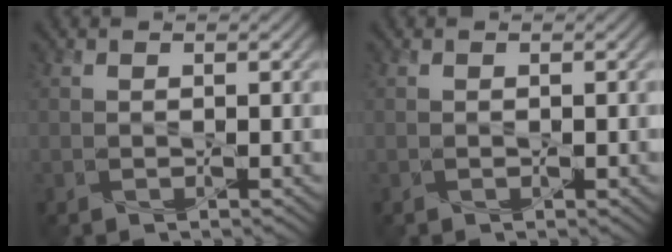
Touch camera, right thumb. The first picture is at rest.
{"total": 0.0}